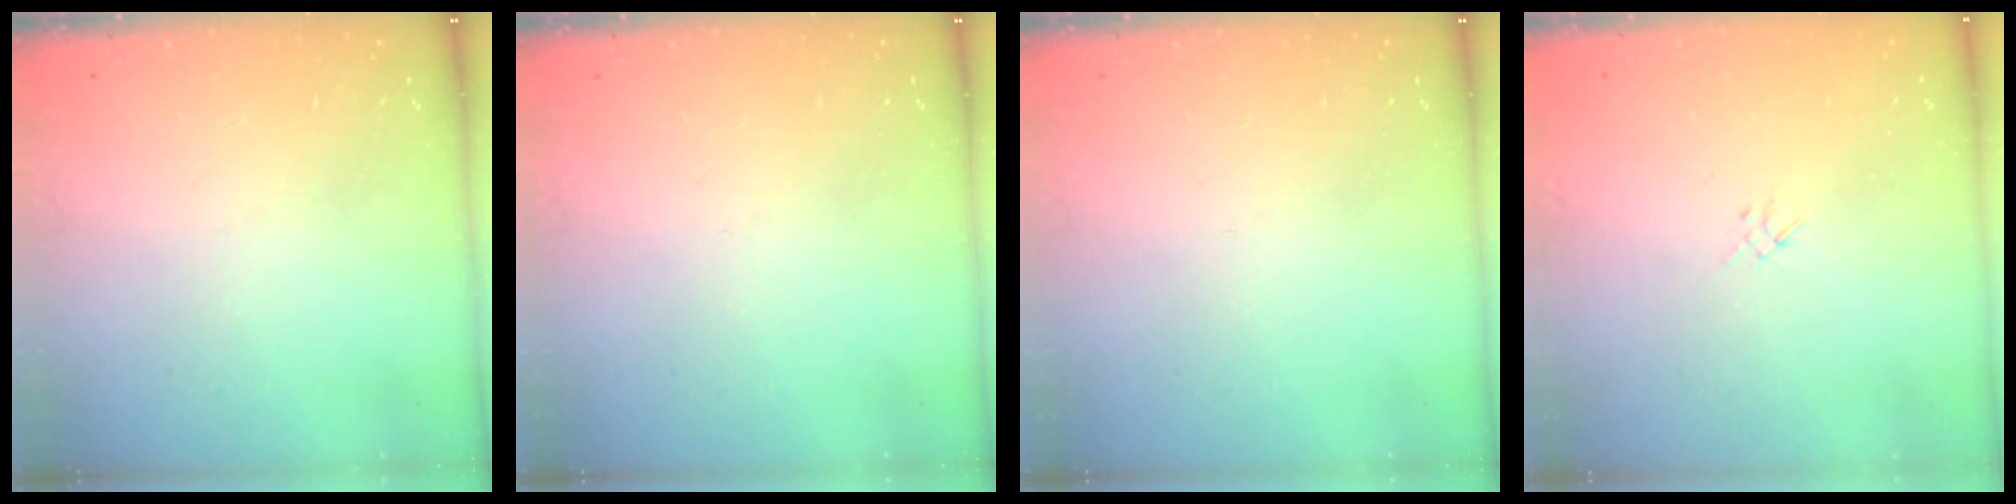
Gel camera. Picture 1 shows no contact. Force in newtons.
{"total": 0.0}
{"total": 0.0}
{"total": 1.3, "press": 1.2, "slide": 0.5}